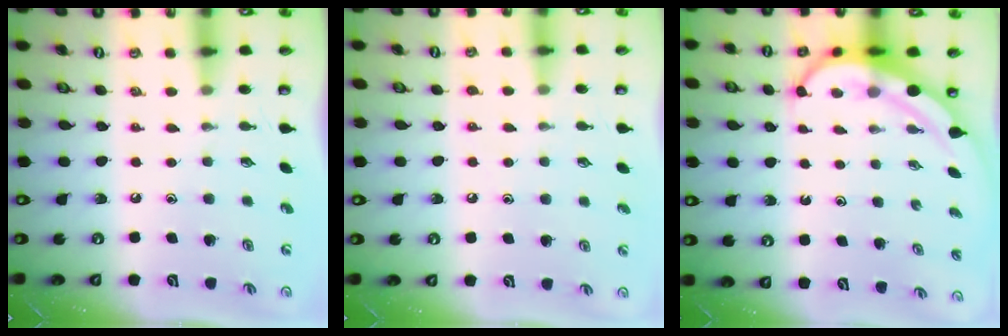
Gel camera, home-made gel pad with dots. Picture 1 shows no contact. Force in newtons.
{"total": 4.8, "press": 4.6, "slide": 1.1}
{"total": 6.8, "press": 6.8, "slide": 0.8}